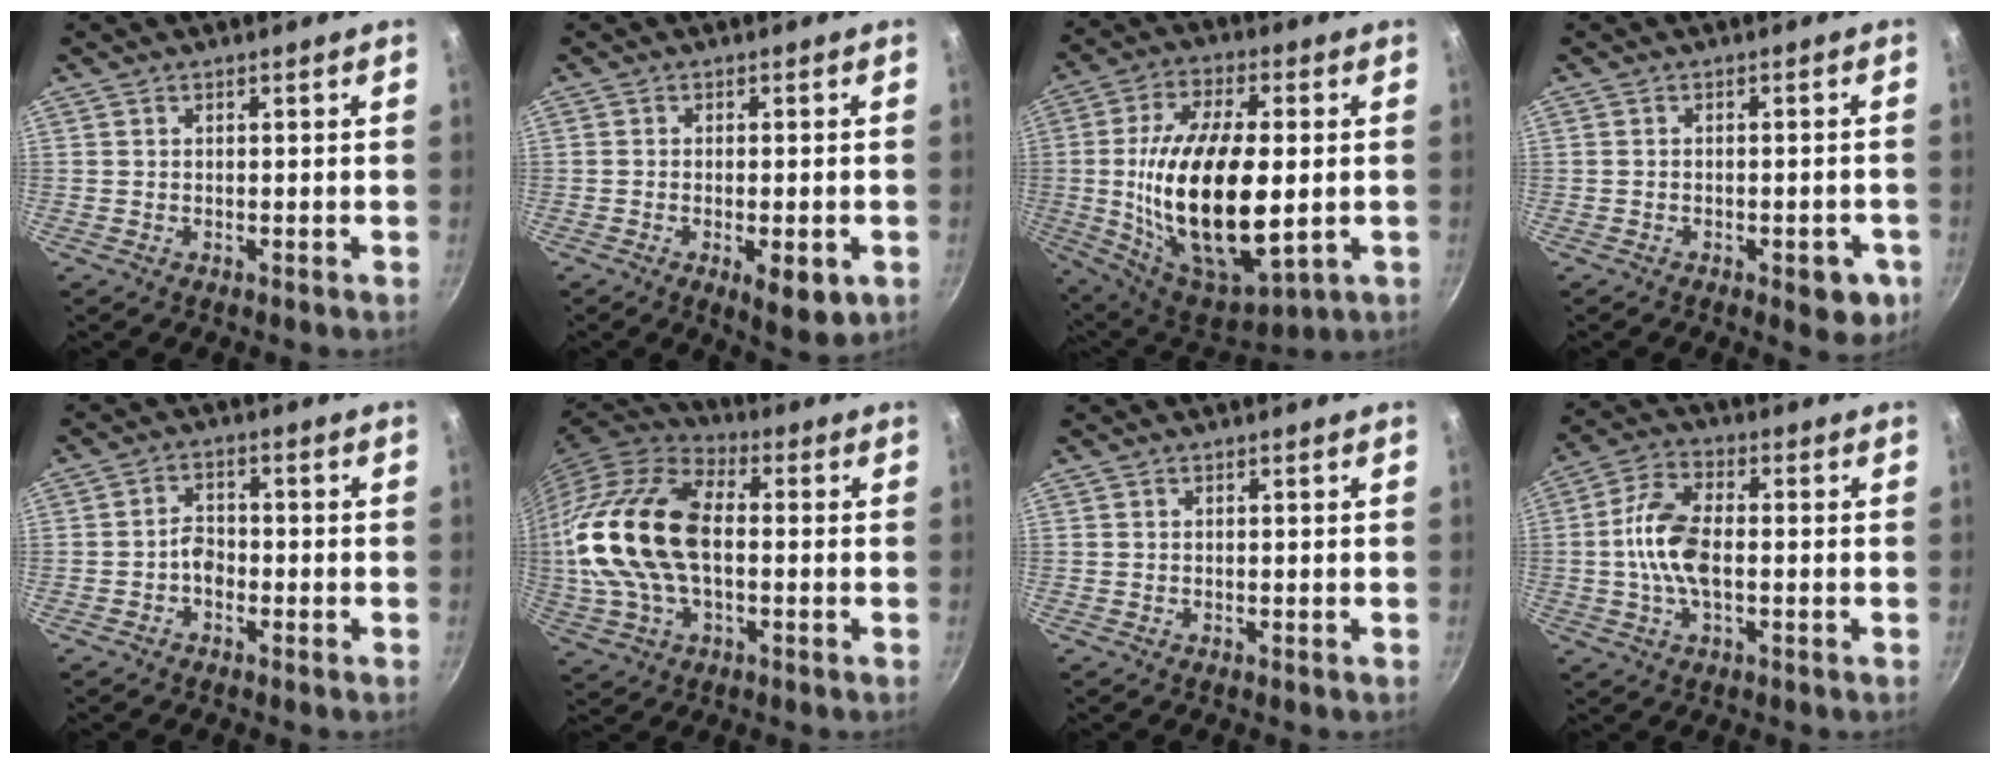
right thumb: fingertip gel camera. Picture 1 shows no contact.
{"total": 7.1, "force": [-2.4, 2.5, 6.2], "torque": [-0.085, -0.001, -0.029]}
{"total": 25.7, "force": [-1.3, 11.9, 22.8], "torque": [-0.422, 0.001, -0.010]}
{"total": 6.1, "force": [-2.5, 2.8, 4.8], "torque": [-0.040, 0.012, -0.026]}
{"total": 3.2, "force": [-1.6, 2.1, 1.7], "torque": [-0.018, 0.021, -0.030]}
{"total": 20.9, "force": [0.1, 12.2, 17.0], "torque": [-0.330, 0.028, -0.005]}
{"total": 0.0}
{"total": 10.0, "force": [-0.9, 5.2, 8.5], "torque": [-0.166, 0.025, -0.027]}